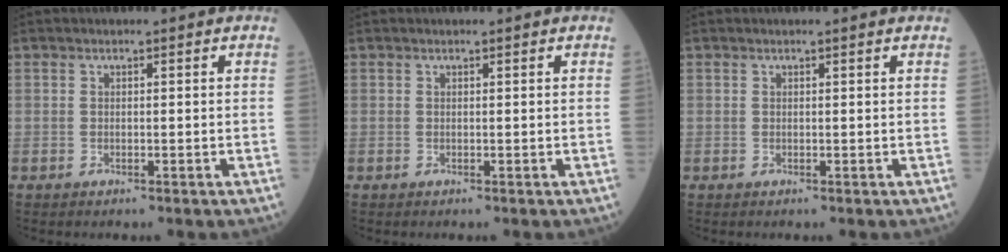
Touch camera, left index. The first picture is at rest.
{"total": 0.6, "force": [0.6, 0.0, 0.2], "torque": [-0.008, 0.004, 0.010]}
{"total": 1.2, "force": [1.1, -0.1, 0.4], "torque": [-0.012, 0.002, 0.014]}